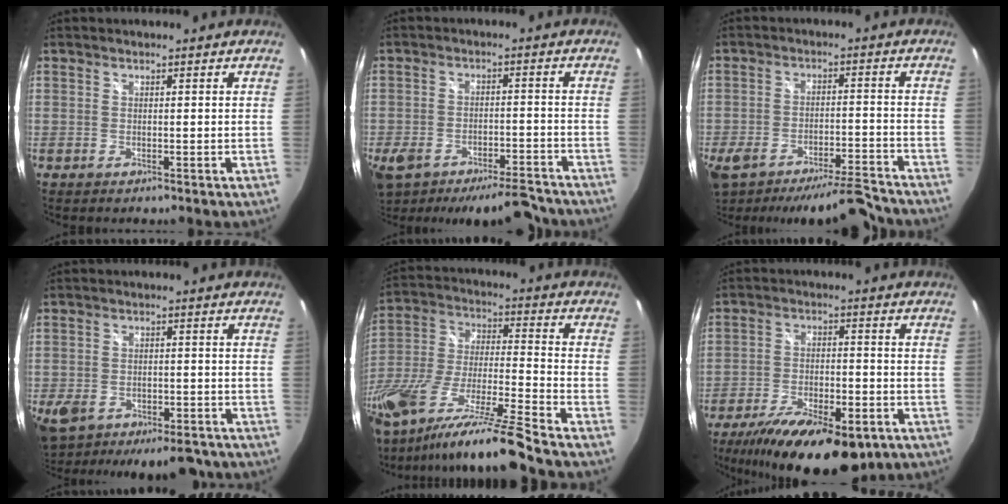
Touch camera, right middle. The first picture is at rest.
{"total": 14.4, "force": [-10.9, 5.8, 7.4], "torque": [-0.169, -0.020, -0.157]}
{"total": 14.7, "force": [-12.6, 3.6, 6.7], "torque": [-0.141, -0.019, -0.185]}
{"total": 14.6, "force": [-9.2, 8.1, 8.0], "torque": [-0.191, -0.019, -0.132]}
{"total": 22.8, "force": [-17.1, 0.1, 15.0], "torque": [-0.275, -0.064, -0.308]}
{"total": 20.5, "force": [-13.5, 7.6, 13.4], "torque": [-0.252, -0.044, -0.203]}